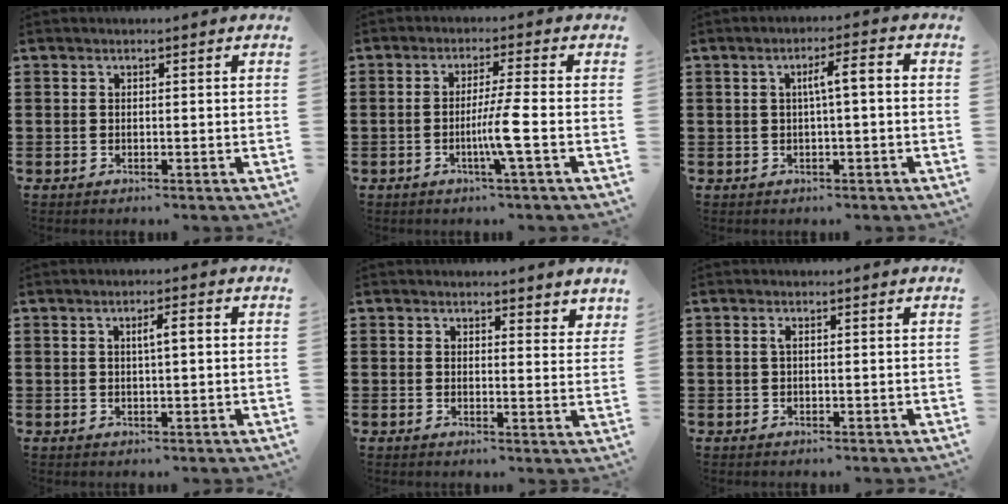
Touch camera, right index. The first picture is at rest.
{"total": 5.6, "force": [-1.6, -0.9, 5.3], "torque": [-0.097, -0.016, -0.035]}
{"total": 3.7, "force": [-0.1, 0.4, 3.7], "torque": [-0.067, 0.006, -0.006]}
{"total": 2.5, "force": [0.4, 0.4, 2.5], "torque": [-0.046, 0.002, 0.005]}
{"total": 2.4, "force": [2.3, 0.8, 0.2], "torque": [-0.001, 0.000, 0.043]}
{"total": 0.8, "force": [0.0, 0.1, 0.8], "torque": [-0.015, -0.003, 0.000]}